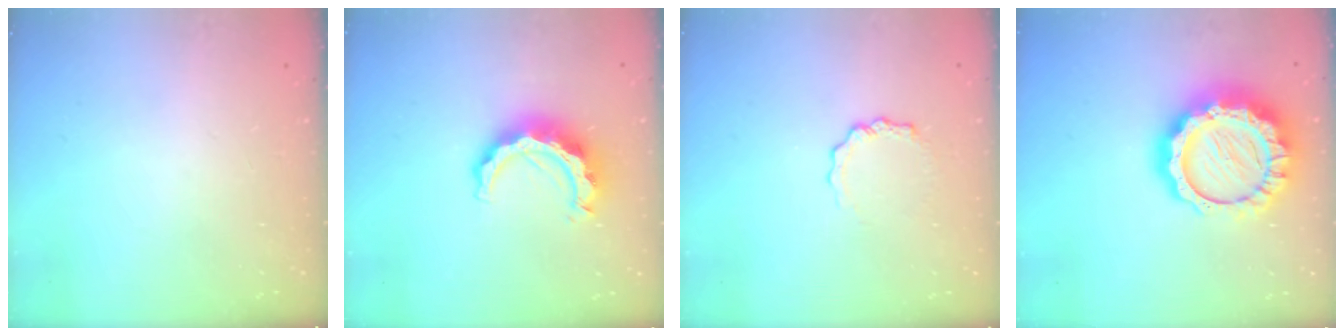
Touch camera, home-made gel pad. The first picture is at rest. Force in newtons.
{"total": 11.6, "press": 11.5, "slide": 1.0}
{"total": 3.9, "press": 3.8, "slide": 0.5}
{"total": 20.7, "press": 20.7, "slide": 1.5}